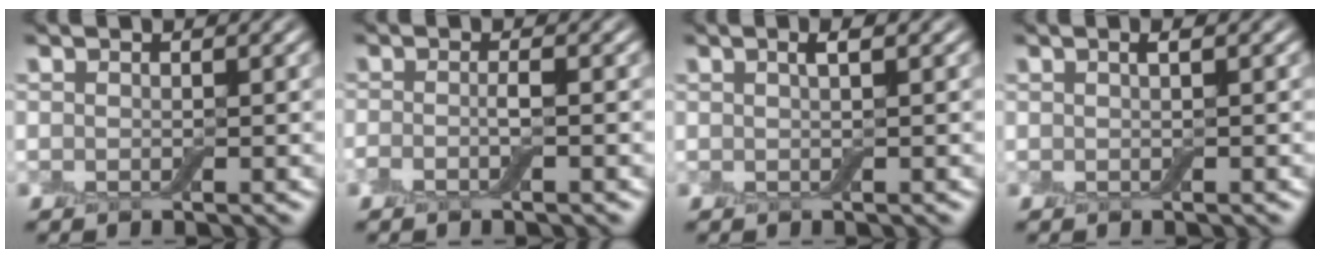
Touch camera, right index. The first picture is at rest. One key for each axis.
{"total": 1.5, "fx": -0.6, "fy": 0.3, "fz": 1.3, "tx": -0.026, "ty": 0.001, "tz": -0.015}
{"total": 1.3, "fx": 0.5, "fy": 0.3, "fz": 1.2, "tx": -0.021, "ty": 0.002, "tz": 0.004}
{"total": 0.8, "fx": 0.3, "fy": 0.1, "fz": 0.8, "tx": -0.016, "ty": 0.004, "tz": 0.002}